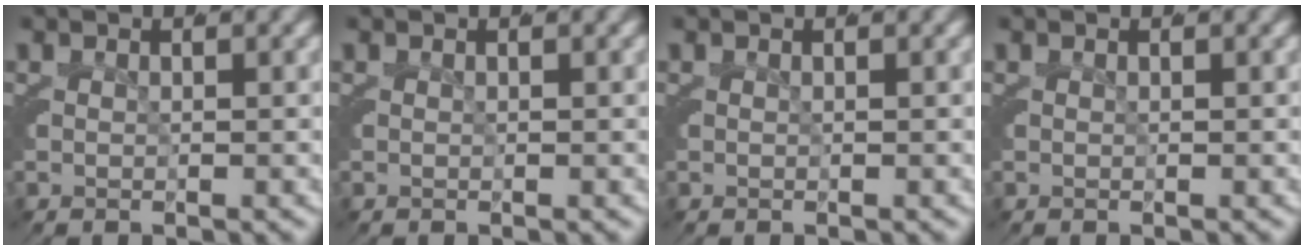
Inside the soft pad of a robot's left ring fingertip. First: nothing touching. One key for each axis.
{"total": 0.0}
{"total": 0.0}
{"total": 0.0}